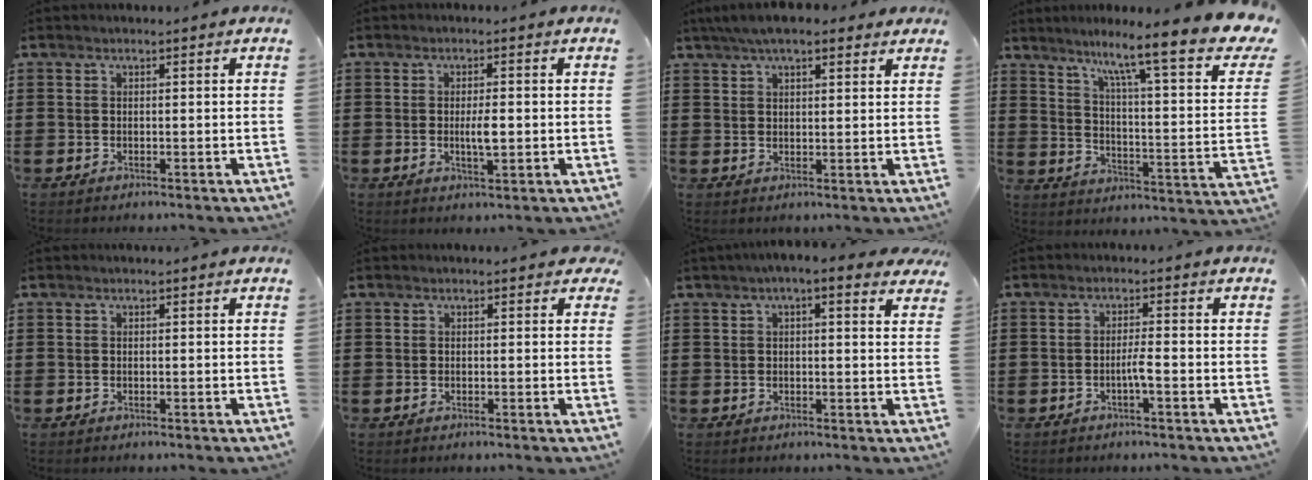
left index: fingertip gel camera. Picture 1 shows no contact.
{"total": 3.3, "force": [-0.2, 0.8, 3.1], "torque": [-0.057, -0.001, -0.005]}
{"total": 5.4, "force": [4.1, 1.7, 3.1], "torque": [-0.069, 0.005, 0.076]}
{"total": 10.8, "force": [8.3, 0.1, 6.9], "torque": [-0.134, -0.070, 0.124]}
{"total": 0.0}
{"total": 0.7, "force": [0.0, 0.5, 0.4], "torque": [-0.009, 0.006, -0.001]}
{"total": 3.3, "force": [2.1, 1.0, 2.3], "torque": [-0.044, 0.001, 0.033]}
{"total": 2.4, "force": [-1.1, 0.1, 2.2], "torque": [-0.041, 0.001, -0.021]}